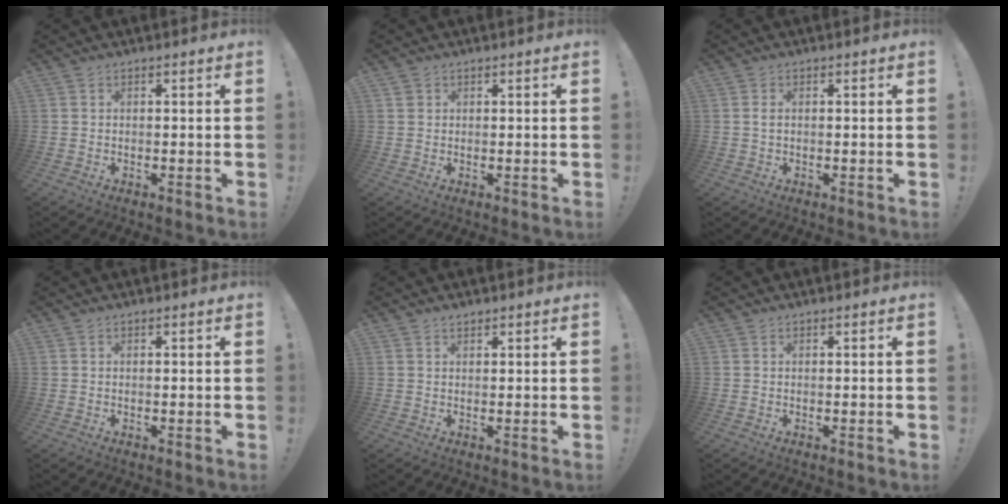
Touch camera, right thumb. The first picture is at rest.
{"total": 1.1, "force": [0.7, 0.8, 0.2], "torque": [-0.002, 0.001, 0.013]}
{"total": 1.0, "force": [0.2, 0.5, 0.9], "torque": [-0.019, 0.004, 0.003]}
{"total": 0.0}
{"total": 0.9, "force": [0.8, 0.4, 0.3], "torque": [-0.006, -0.001, 0.016]}
{"total": 0.0}